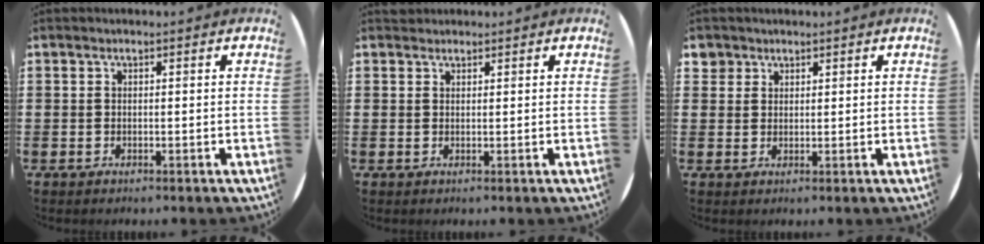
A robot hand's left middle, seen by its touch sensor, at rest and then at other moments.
{"total": 1.0, "force": [0.9, 0.3, -0.2], "torque": [0.003, 0.004, 0.018]}
{"total": 2.0, "force": [1.6, 1.3, 0.0], "torque": [0.003, 0.003, 0.030]}